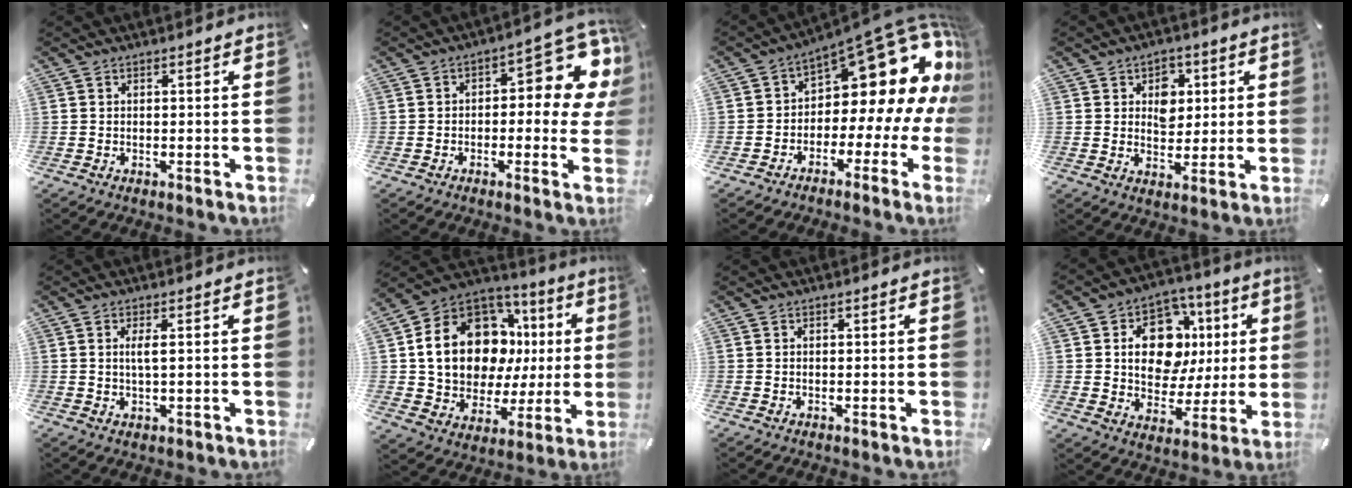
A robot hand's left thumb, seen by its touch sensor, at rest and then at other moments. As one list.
[{"total": 11.7, "force": [3.3, 5.6, 9.8], "torque": [-0.118, -0.032, 0.052]}, {"total": 17.1, "force": [8.1, 9.1, 12.1], "torque": [-0.153, -0.080, 0.131]}, {"total": 6.4, "force": [1.7, 5.4, 3.0], "torque": [-0.034, -0.002, 0.023]}, {"total": 2.7, "force": [0.4, 0.6, 2.6], "torque": [-0.052, 0.001, 0.006]}, {"total": 19.9, "force": [4.8, 14.5, 12.8], "torque": [-0.239, -0.026, 0.097]}, {"total": 0.0}, {"total": 14.6, "force": [3.0, 11.5, 8.5], "torque": [-0.121, -0.005, 0.060]}]